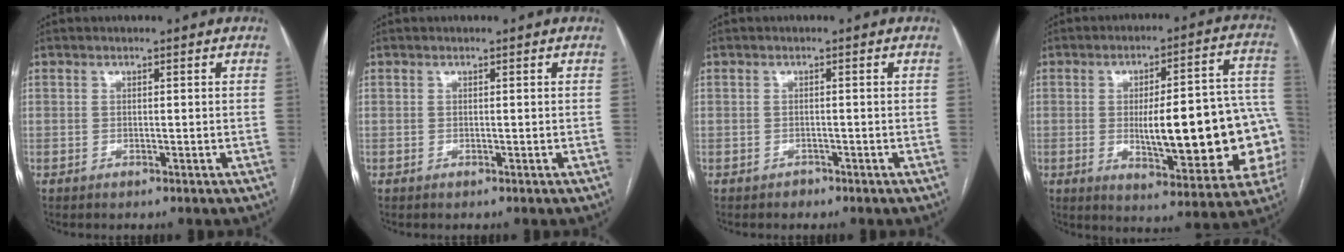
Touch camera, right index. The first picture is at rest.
{"total": 0.0}
{"total": 0.8, "force": [-0.6, 0.5, 0.0], "torque": [-0.003, 0.002, -0.013]}
{"total": 21.4, "force": [-2.6, 5.1, 20.7], "torque": [-0.210, 0.032, -0.016]}